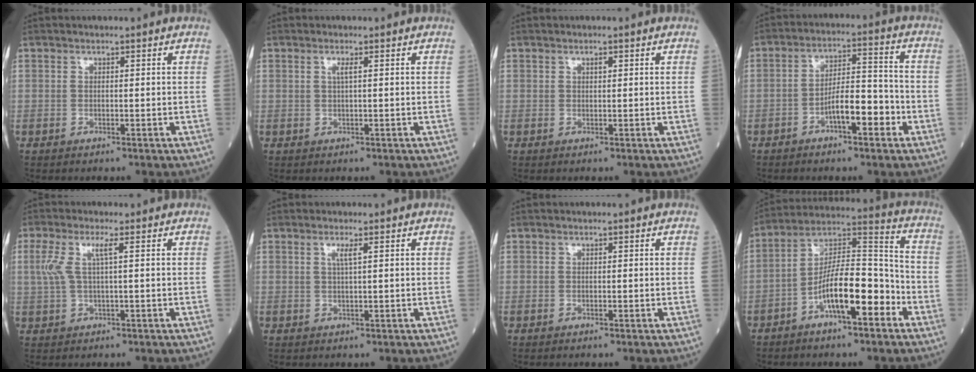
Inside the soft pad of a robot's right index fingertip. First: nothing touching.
{"total": 1.0, "force": [0.3, -0.1, 1.0], "torque": [-0.022, 0.002, 0.004]}
{"total": 0.7, "force": [0.3, 0.3, 0.5], "torque": [-0.009, -0.001, 0.005]}
{"total": 7.7, "force": [-3.5, 2.0, 6.6], "torque": [-0.112, 0.017, -0.059]}
{"total": 4.1, "force": [1.1, 0.4, 3.9], "torque": [-0.099, 0.017, 0.026]}
{"total": 1.6, "force": [0.6, -0.2, 1.4], "torque": [-0.031, 0.000, 0.011]}
{"total": 0.0}
{"total": 13.1, "force": [-5.7, 3.2, 11.4], "torque": [-0.203, 0.022, -0.100]}